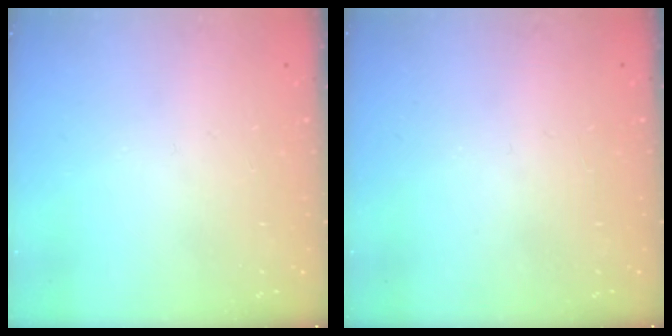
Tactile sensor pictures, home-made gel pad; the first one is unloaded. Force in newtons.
{"total": 0.0}